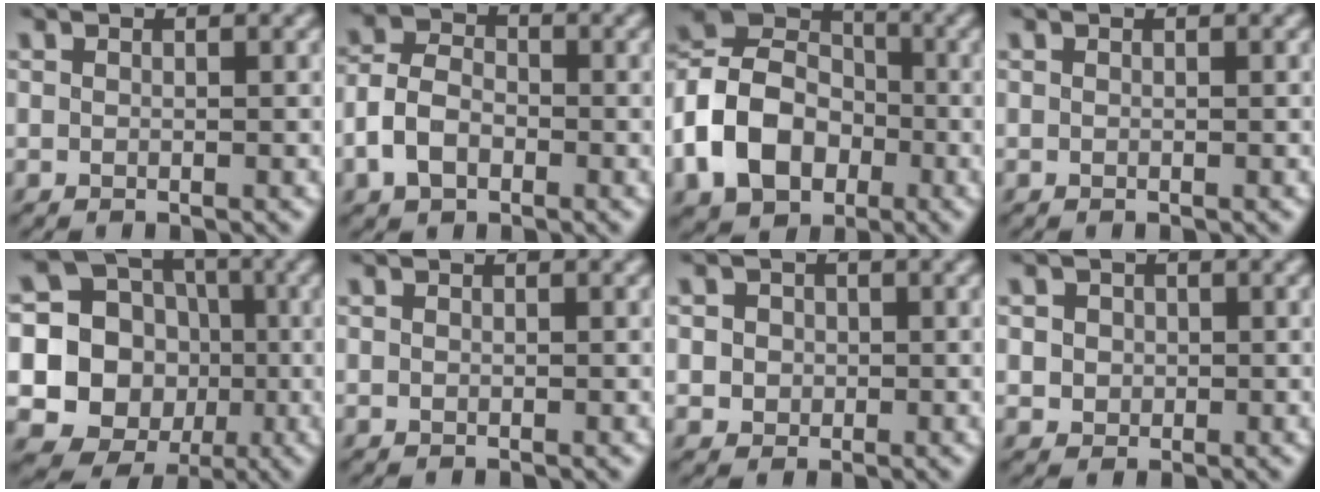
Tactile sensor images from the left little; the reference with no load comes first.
{"total": 4.0, "force": [-1.7, 2.7, 2.5], "torque": [-0.059, 0.008, -0.040]}
{"total": 9.2, "force": [-3.1, 6.7, 5.4], "torque": [-0.107, 0.005, -0.065]}
{"total": 0.0}
{"total": 15.0, "force": [-0.6, 14.2, 5.0], "torque": [-0.142, 0.022, -0.023]}
{"total": 0.0}
{"total": 3.3, "force": [0.8, 2.9, 1.3], "torque": [-0.012, 0.024, 0.004]}
{"total": 3.0, "force": [0.9, 2.6, 1.3], "torque": [-0.017, 0.019, 0.010]}